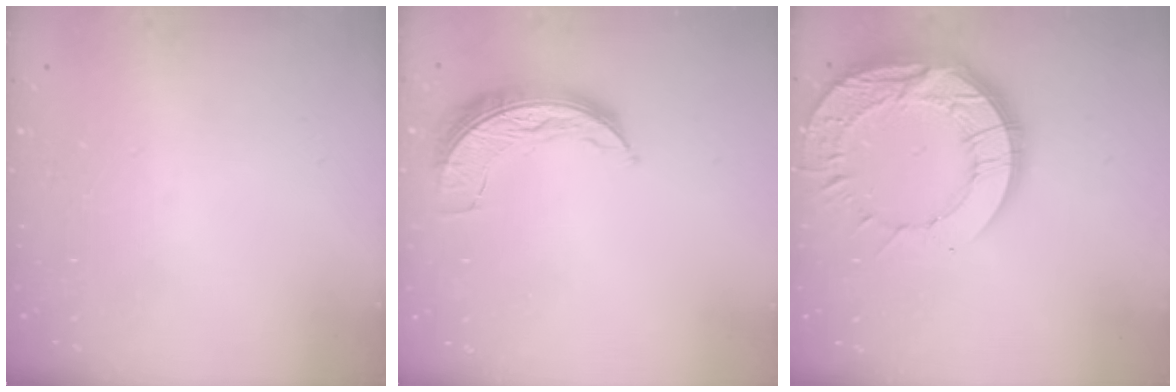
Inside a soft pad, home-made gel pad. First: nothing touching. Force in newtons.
{"total": 8.3, "press": 8.3, "slide": 0.5}
{"total": 20.2, "press": 20.1, "slide": 1.8}